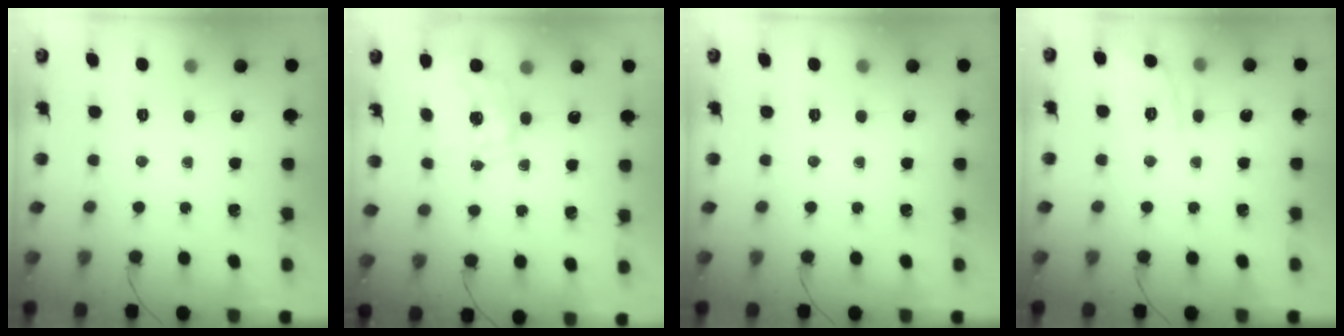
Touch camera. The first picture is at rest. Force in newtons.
{"total": 1.5, "press": 1.3, "slide": 0.8}
{"total": 0.0}
{"total": 12.5, "press": 12.5, "slide": 0.8}